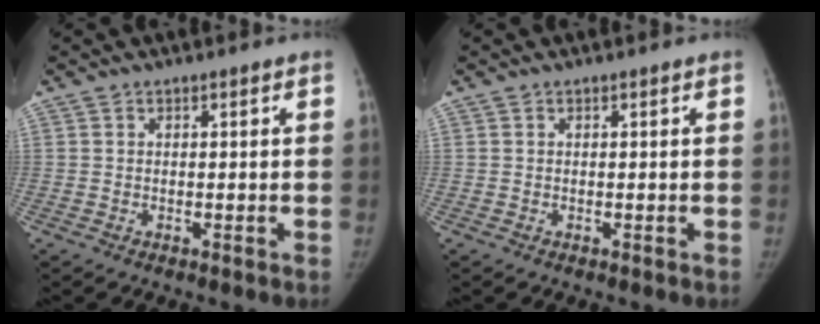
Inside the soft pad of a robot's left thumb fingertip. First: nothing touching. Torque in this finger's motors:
{"motor_torque": [0.00, 0.00, 0.30, -0.07, 0.00]}